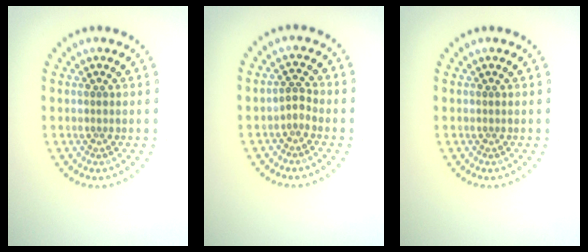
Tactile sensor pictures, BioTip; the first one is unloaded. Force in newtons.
{"total": 1.2, "press": 0.9, "slide": 0.8}
{"total": 0.0}